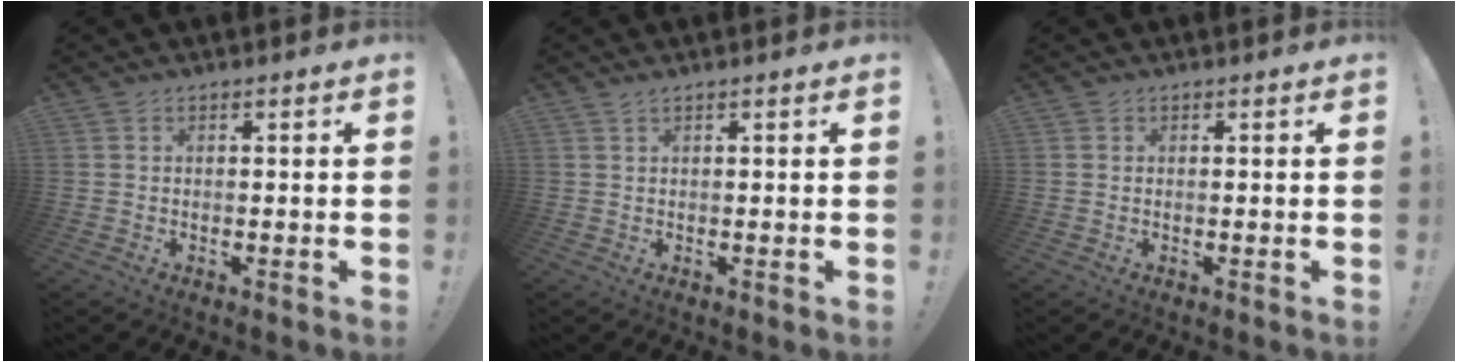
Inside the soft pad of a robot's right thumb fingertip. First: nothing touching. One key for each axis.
{"total": 0.7, "fx": 0.6, "fy": 0.0, "fz": 0.5, "tx": -0.013, "ty": 0.000, "tz": 0.011}
{"total": 0.0}